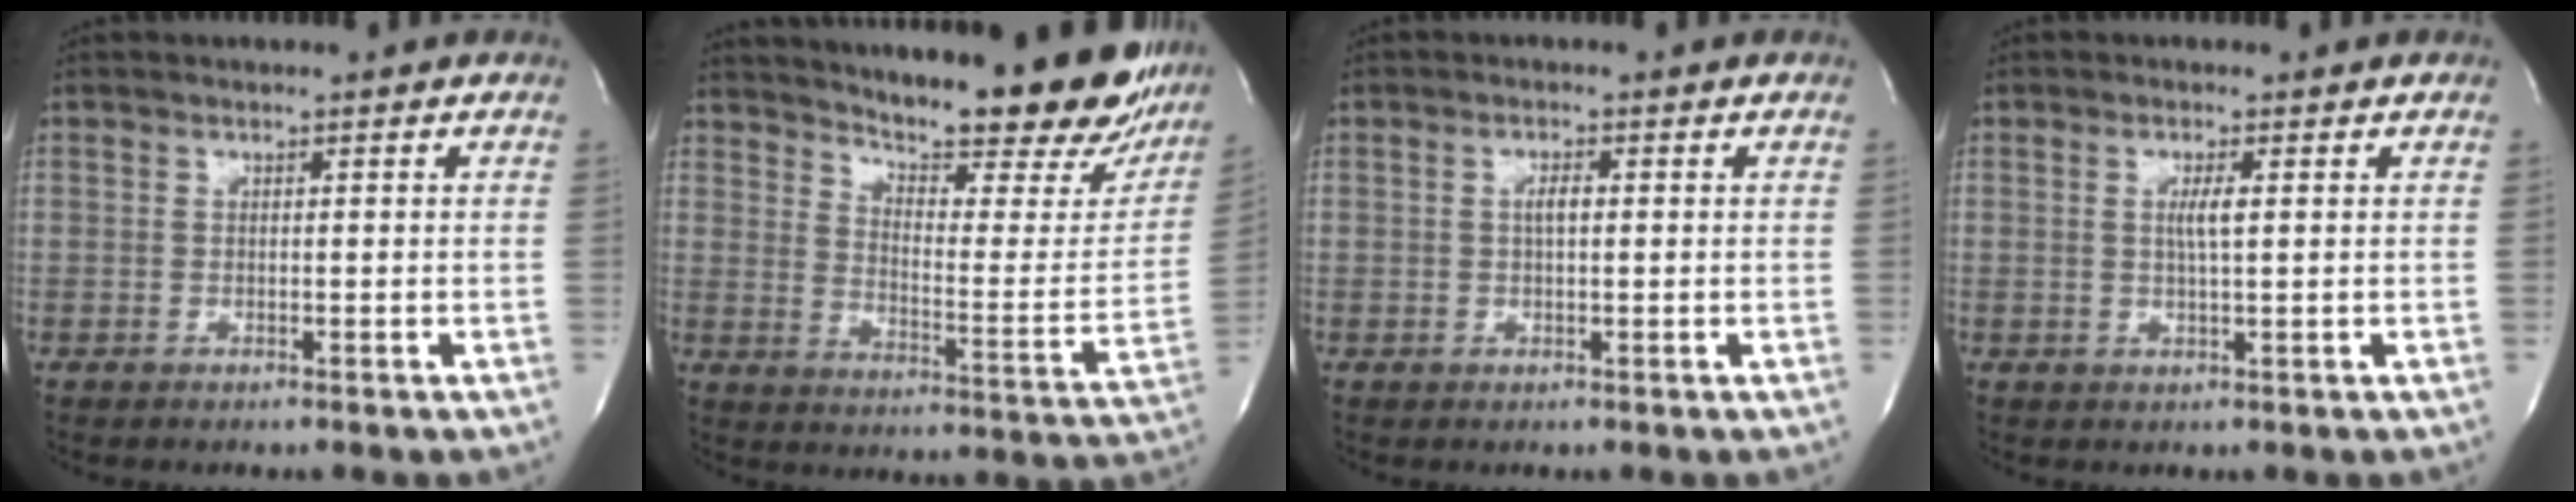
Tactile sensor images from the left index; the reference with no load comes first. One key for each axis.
{"total": 25.7, "fx": 22.0, "fy": 4.9, "fz": 12.4, "tx": -0.185, "ty": -0.065, "tz": 0.278}
{"total": 1.7, "fx": 0.2, "fy": 0.5, "fz": 1.7, "tx": -0.034, "ty": 0.003, "tz": 0.004}
{"total": 2.3, "fx": 0.5, "fy": -0.1, "fz": 2.2, "tx": -0.046, "ty": -0.002, "tz": 0.008}